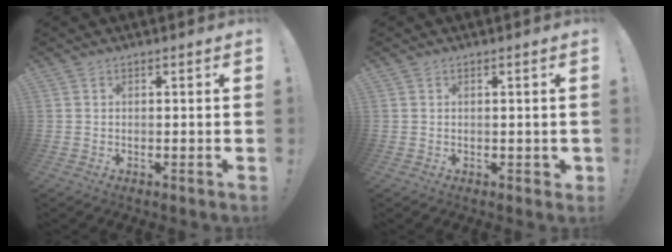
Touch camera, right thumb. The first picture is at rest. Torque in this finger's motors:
{"motor_torque": [-0.13, -0.02, 0.14, -0.09, -0.03]}